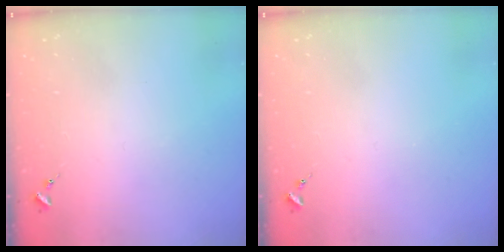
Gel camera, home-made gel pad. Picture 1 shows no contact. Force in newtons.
{"total": 0.0}